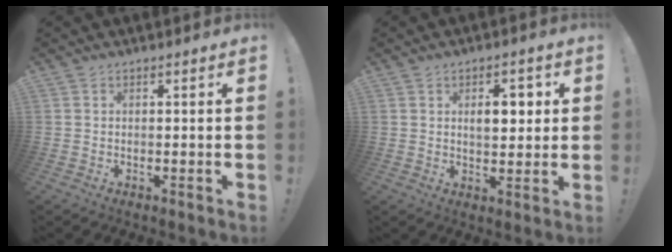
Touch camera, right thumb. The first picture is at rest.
{"total": 6.3, "force": [1.5, 3.6, 4.9], "torque": [-0.071, -0.001, 0.019]}